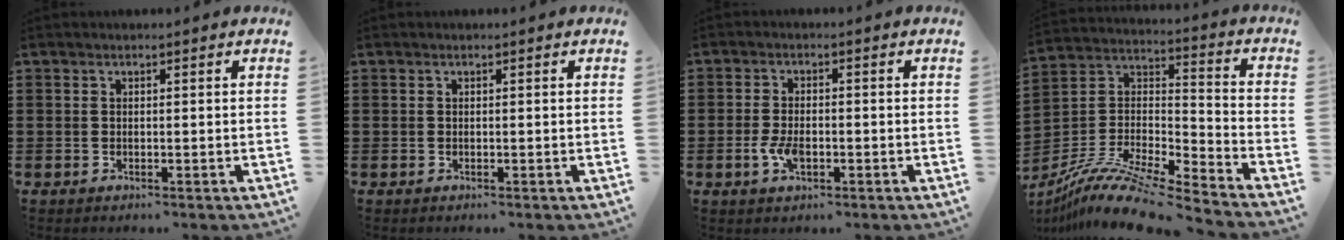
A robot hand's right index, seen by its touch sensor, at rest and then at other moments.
{"total": 0.0}
{"total": 3.8, "force": [-1.2, 1.8, 3.1], "torque": [-0.076, -0.005, -0.025]}
{"total": 12.4, "force": [-10.6, 1.4, 6.3], "torque": [-0.127, 0.016, -0.209]}